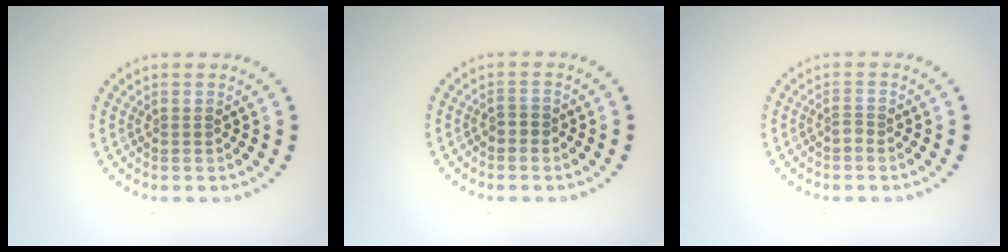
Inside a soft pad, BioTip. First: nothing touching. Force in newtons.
{"total": 1.0, "press": 0.9, "slide": 0.4}
{"total": 0.9, "press": 0.5, "slide": 0.7}